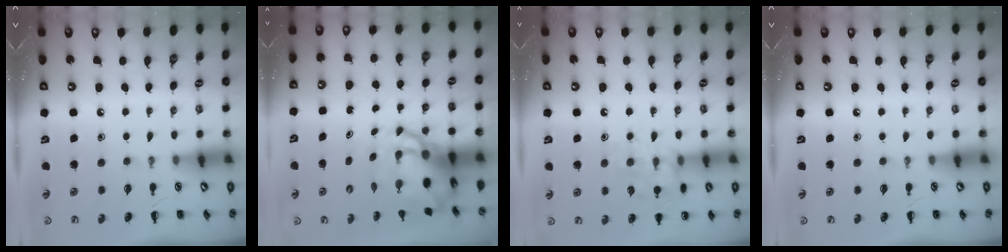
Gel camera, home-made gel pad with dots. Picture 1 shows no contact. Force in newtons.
{"total": 8.3, "press": 8.0, "slide": 2.3}
{"total": 13.0, "press": 13.0, "slide": 1.3}
{"total": 0.0}